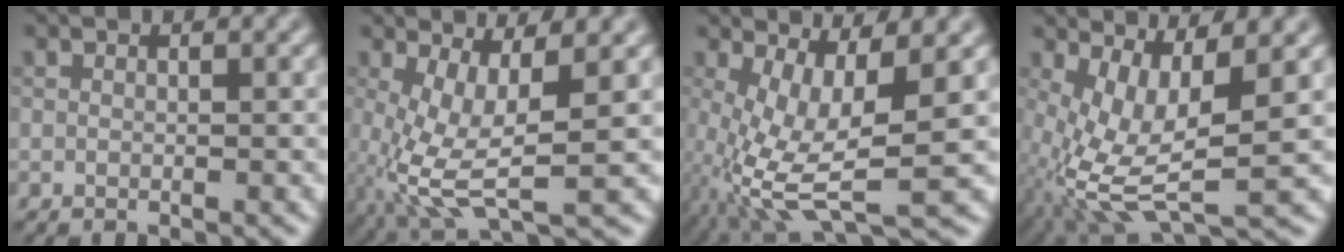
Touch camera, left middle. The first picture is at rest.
{"total": 6.5, "force": [-0.3, 2.1, 6.1], "torque": [-0.135, -0.009, -0.003]}
{"total": 7.7, "force": [-1.0, 2.6, 7.2], "torque": [-0.155, -0.007, -0.016]}
{"total": 8.2, "force": [-0.3, 3.0, 7.6], "torque": [-0.172, -0.009, -0.003]}